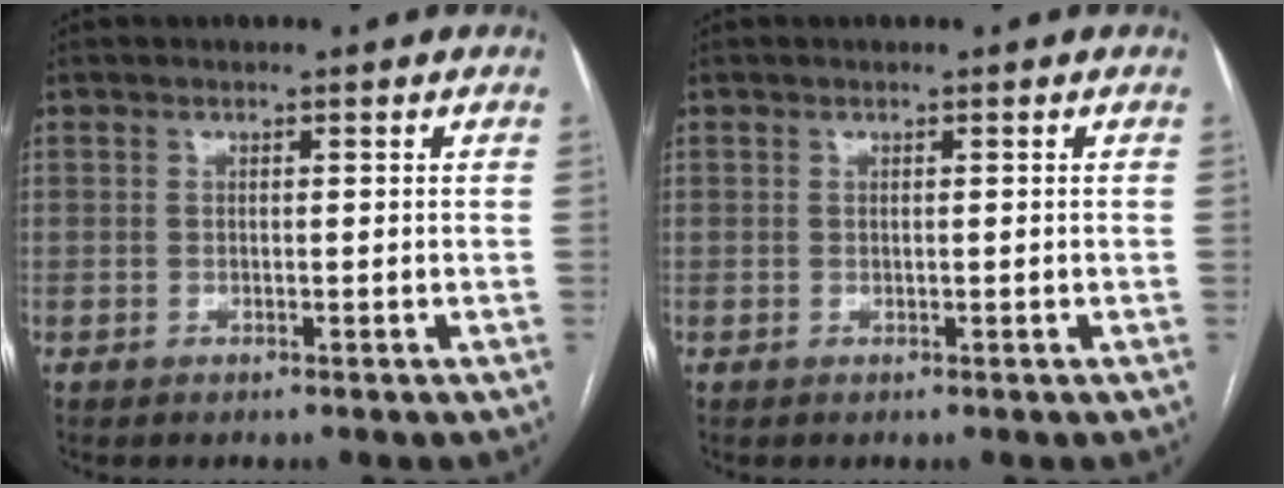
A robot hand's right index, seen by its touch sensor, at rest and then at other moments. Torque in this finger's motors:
{"motor_torque": [0.29, 0.07, -0.01, 0.00]}